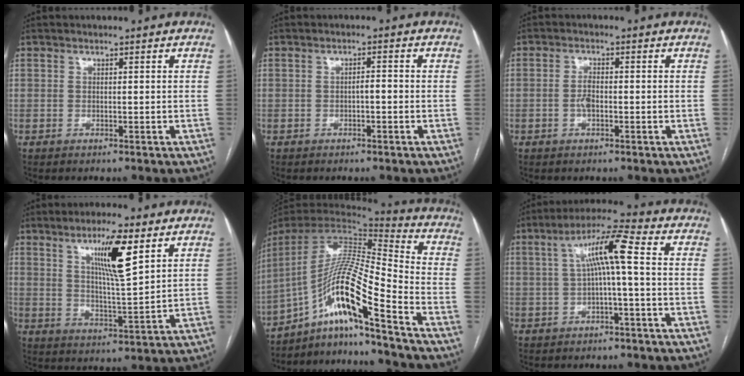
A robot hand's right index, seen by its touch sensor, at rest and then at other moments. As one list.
[{"total": 1.5, "force": [-0.5, 0.4, 1.4], "torque": [-0.019, 0.004, -0.008]}, {"total": 2.3, "force": [-0.5, 1.0, 2.0], "torque": [-0.043, 0.001, -0.010]}, {"total": 9.5, "force": [4.8, 0.5, 8.2], "torque": [-0.146, -0.007, 0.083]}, {"total": 17.1, "force": [-10.7, -0.6, 13.3], "torque": [-0.258, 0.010, -0.193]}, {"total": 7.9, "force": [0.6, 0.1, 7.8], "torque": [-0.137, 0.028, 0.010]}]